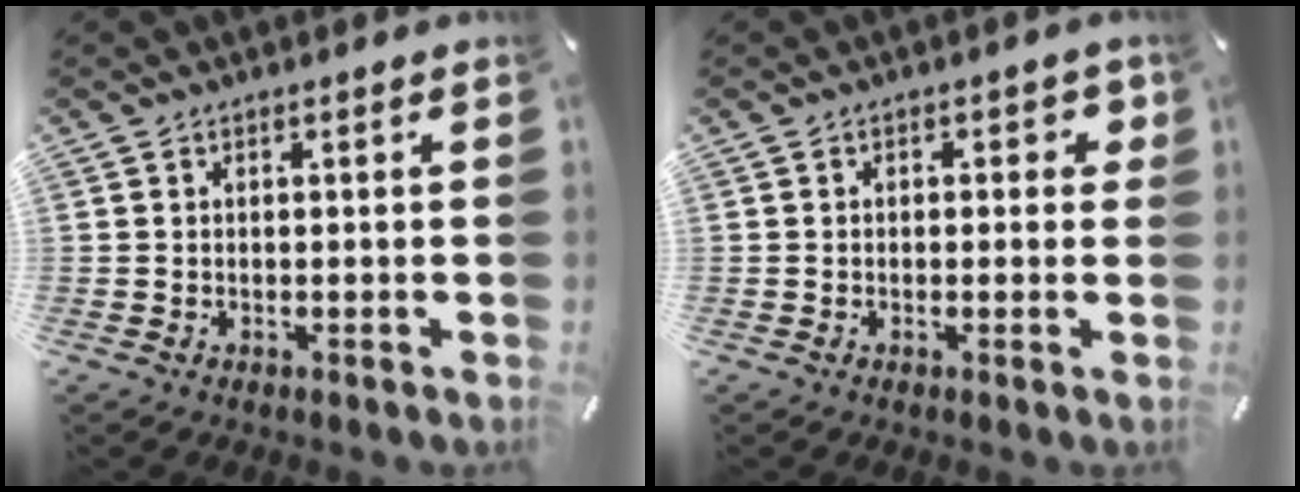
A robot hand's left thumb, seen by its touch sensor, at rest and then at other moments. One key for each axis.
{"total": 2.3, "fx": -0.1, "fy": 1.5, "fz": 1.7, "tx": -0.017, "ty": 0.005, "tz": -0.008}